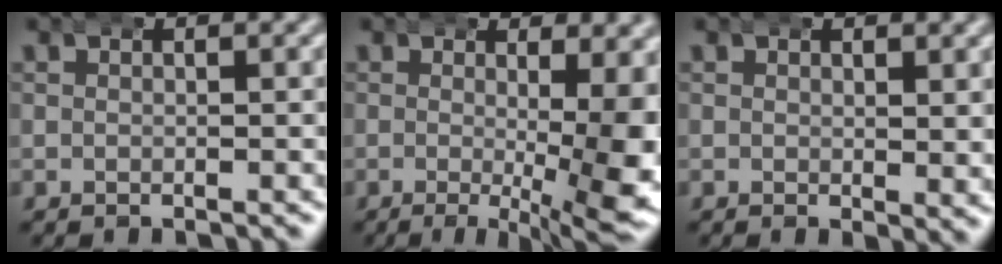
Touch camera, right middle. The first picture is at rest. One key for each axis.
{"total": 9.6, "fx": -3.6, "fy": 2.9, "fz": 8.4, "tx": -0.097, "ty": -0.014, "tz": -0.053}
{"total": 1.1, "fx": 0.4, "fy": 0.3, "fz": 1.0, "tx": -0.011, "ty": -0.005, "tz": 0.008}